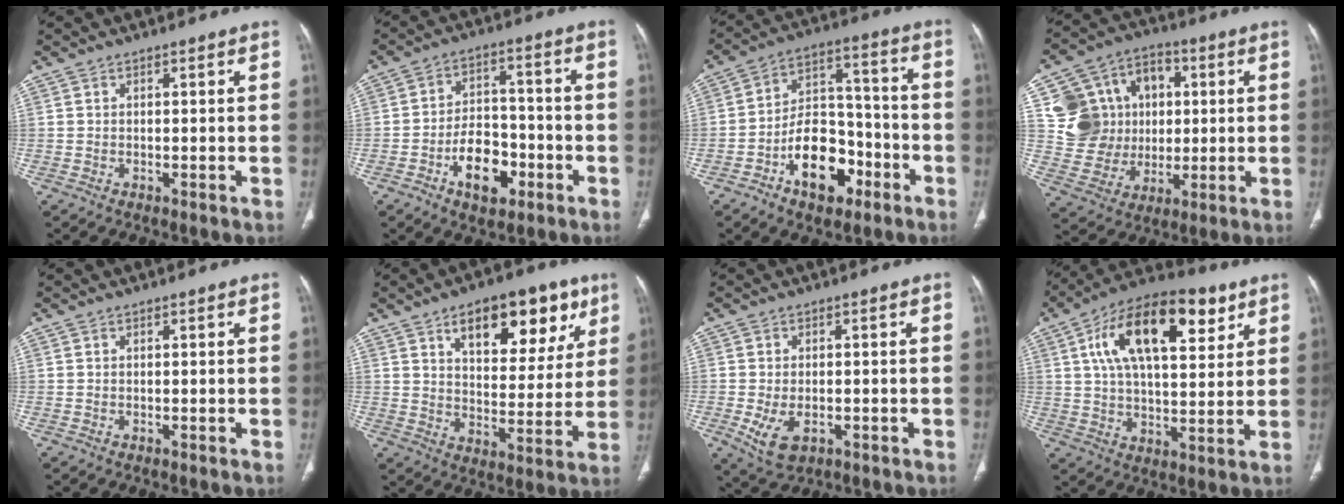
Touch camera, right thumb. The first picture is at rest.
{"total": 10.7, "force": [-4.7, 6.5, 7.1], "torque": [-0.089, 0.037, -0.075]}
{"total": 14.6, "force": [-6.8, 8.9, 9.3], "torque": [-0.115, 0.058, -0.112]}
{"total": 16.7, "force": [3.4, 14.5, 7.6], "torque": [-0.089, 0.019, 0.075]}
{"total": 0.0}
{"total": 18.7, "force": [9.7, 9.4, 12.9], "torque": [-0.129, -0.032, 0.146]}
{"total": 6.2, "force": [-1.7, 3.7, 4.6], "torque": [-0.088, -0.003, -0.018]}
{"total": 21.5, "force": [8.8, 9.9, 16.9], "torque": [-0.261, -0.003, 0.142]}